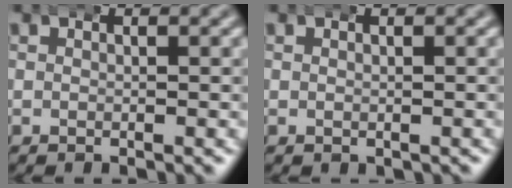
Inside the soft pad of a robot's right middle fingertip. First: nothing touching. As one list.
[{"total": 0.0}]